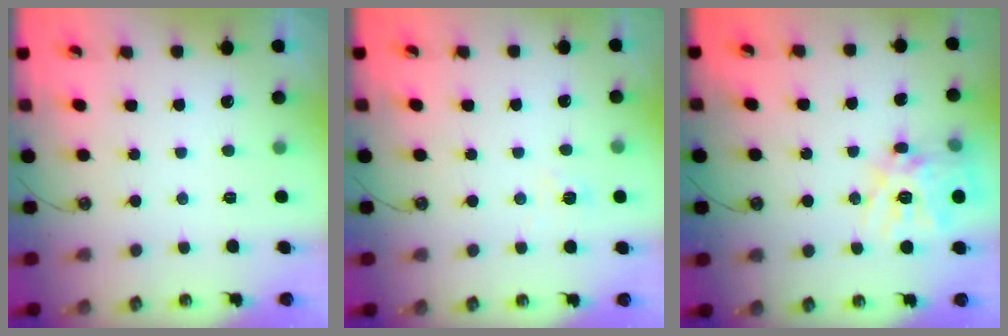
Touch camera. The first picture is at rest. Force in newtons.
{"total": 4.9, "press": 4.9, "slide": 0.5}
{"total": 16.4, "press": 16.2, "slide": 2.5}